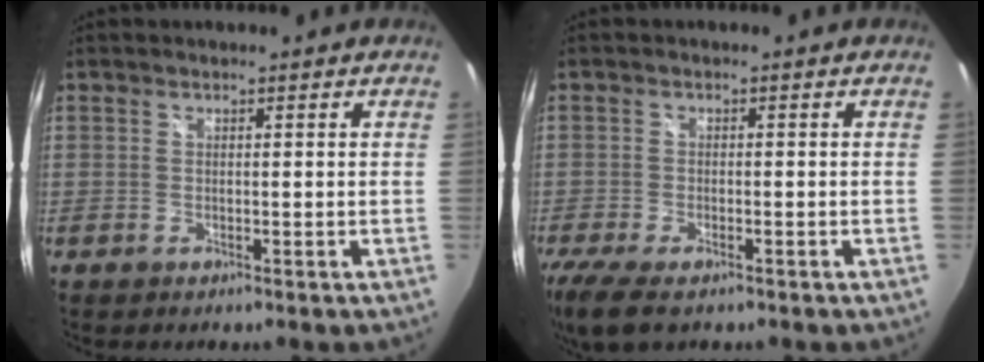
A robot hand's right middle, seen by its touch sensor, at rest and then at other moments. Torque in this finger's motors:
{"motor_torque": [0.77, -0.69, 0.07, 0.08]}